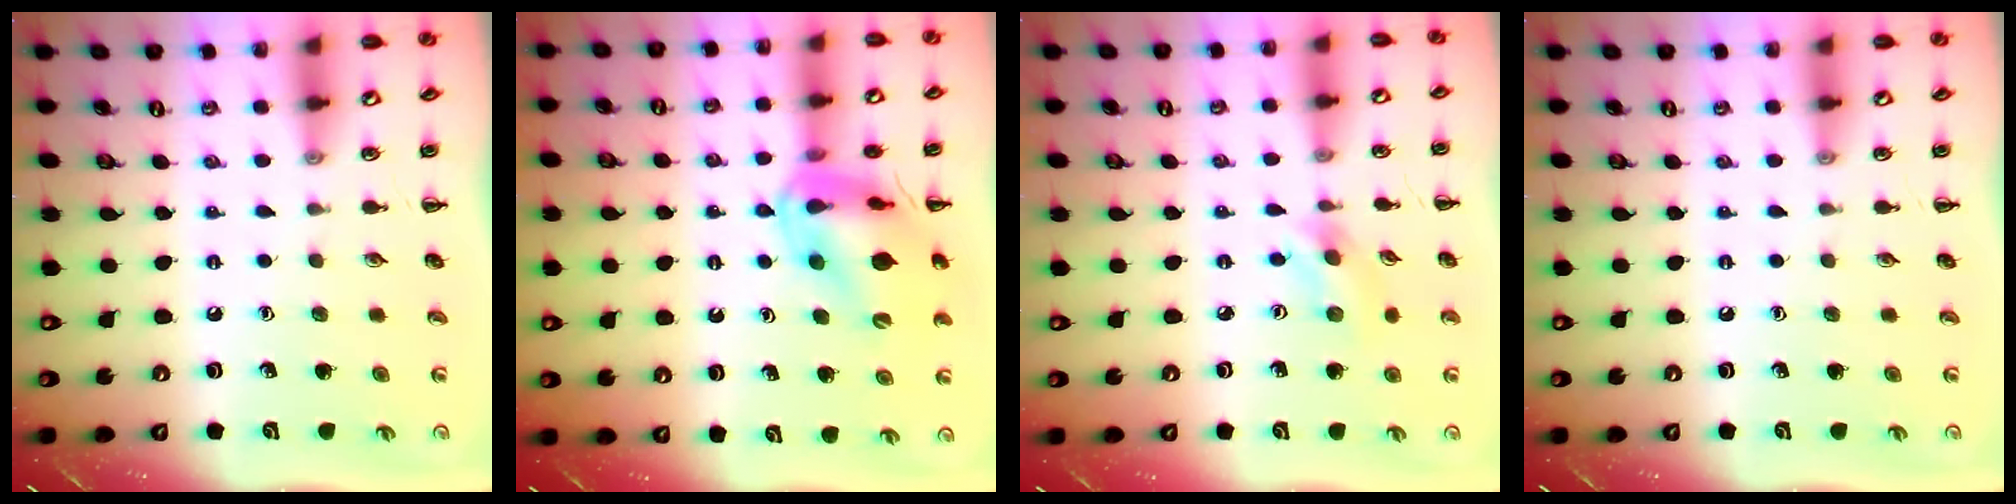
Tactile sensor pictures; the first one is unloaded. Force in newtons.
{"total": 16.0, "press": 15.7, "slide": 3.3}
{"total": 2.9, "press": 2.9, "slide": 0.7}
{"total": 0.0}